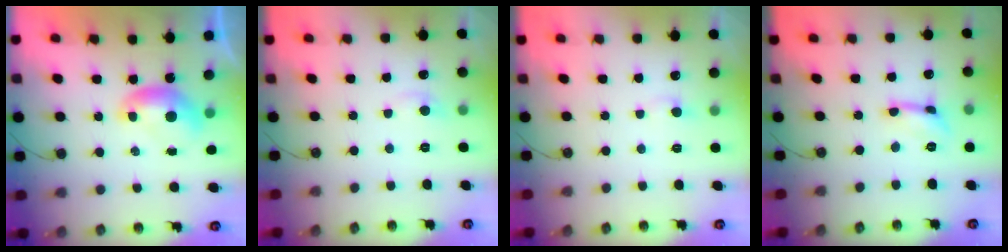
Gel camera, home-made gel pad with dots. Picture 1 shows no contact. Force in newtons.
{"total": 1.3, "press": 1.0, "slide": 0.8}
{"total": 0.6, "press": 0.5, "slide": 0.4}
{"total": 1.6, "press": 1.5, "slide": 0.4}